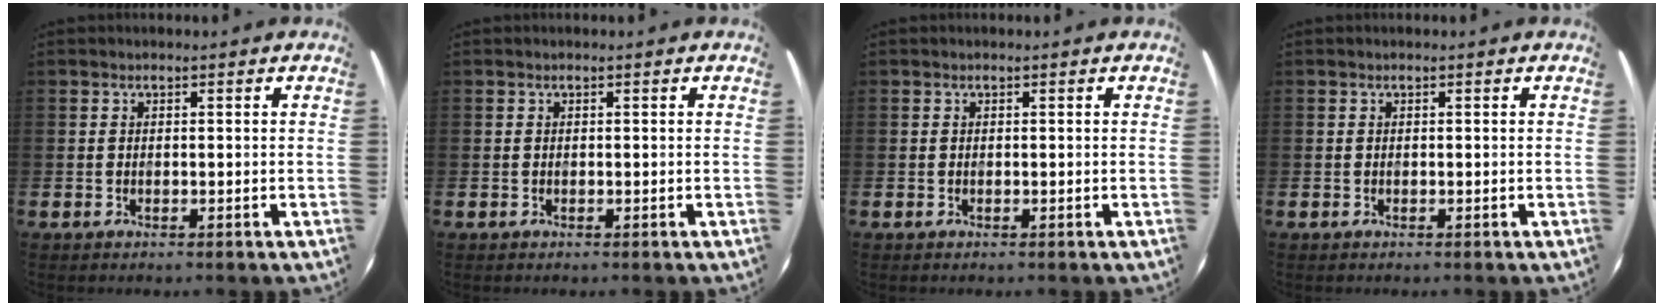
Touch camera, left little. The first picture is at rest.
{"total": 0.0}
{"total": 0.0}
{"total": 0.0}